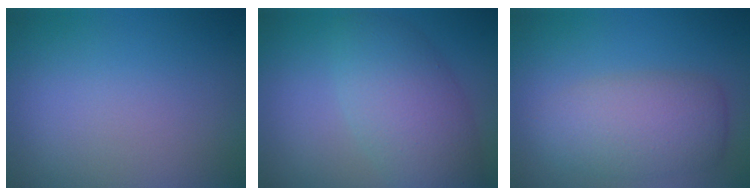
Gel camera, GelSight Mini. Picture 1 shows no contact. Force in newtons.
{"total": 6.1, "press": 6.1, "slide": 0.1}
{"total": 5.1, "press": 5.0, "slide": 0.5}